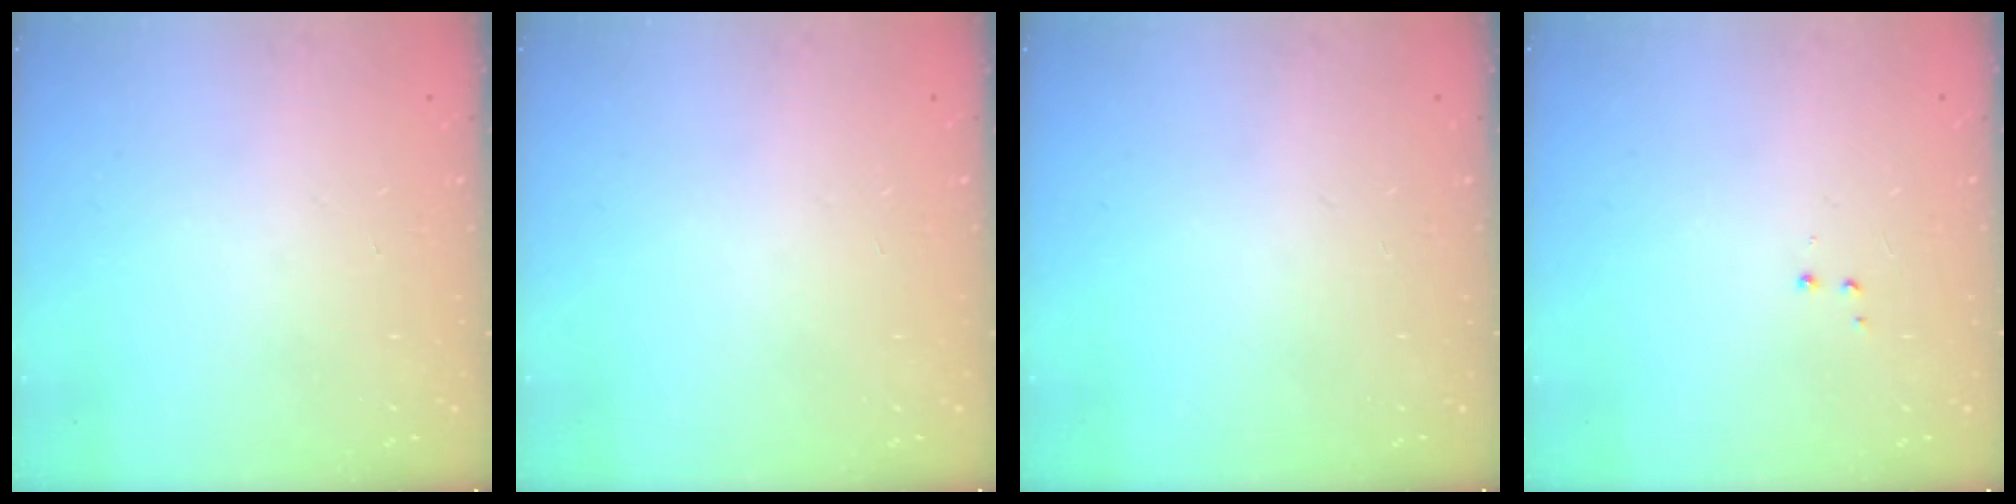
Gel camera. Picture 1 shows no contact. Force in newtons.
{"total": 0.0}
{"total": 0.0}
{"total": 3.0, "press": 2.9, "slide": 0.7}